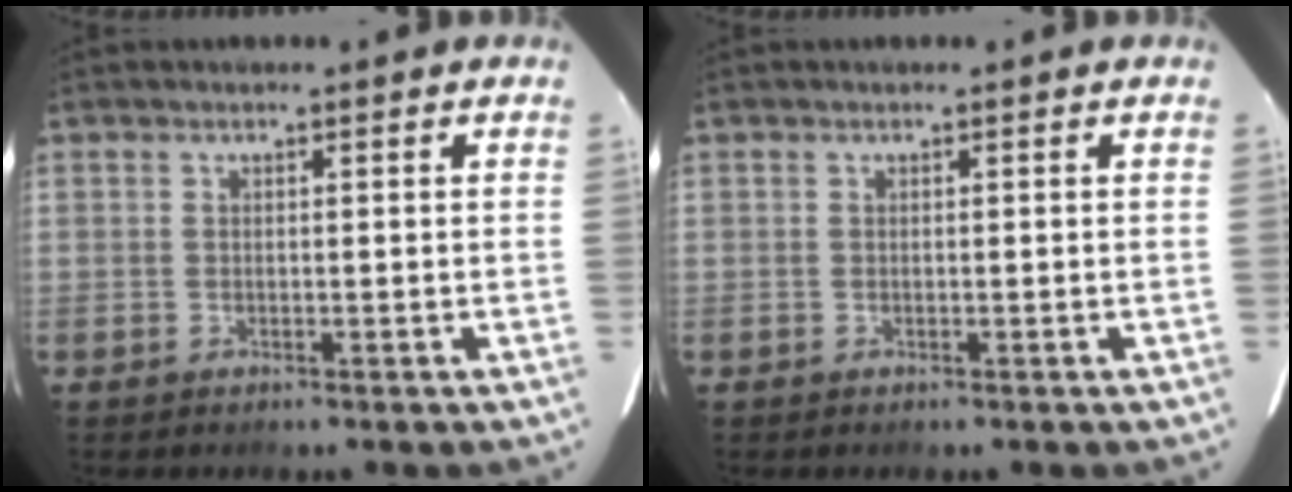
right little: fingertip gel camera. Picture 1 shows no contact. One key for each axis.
{"total": 0.0}